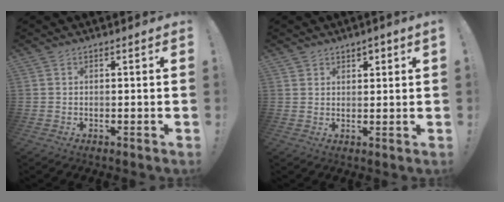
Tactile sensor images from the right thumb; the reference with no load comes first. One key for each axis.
{"total": 2.1, "fx": 1.5, "fy": 1.3, "fz": 0.6, "tx": -0.001, "ty": -0.010, "tz": 0.024}